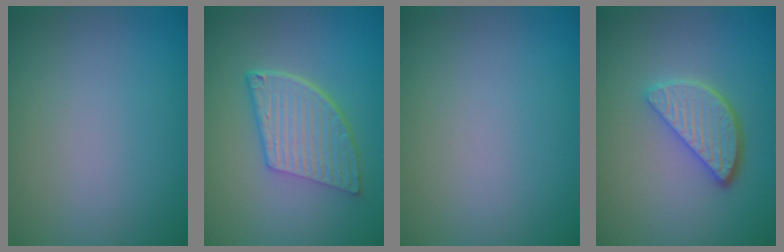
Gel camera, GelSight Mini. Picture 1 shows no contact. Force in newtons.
{"total": 5.8, "press": 4.3, "slide": 3.9}
{"total": 0.0}
{"total": 4.0, "press": 3.2, "slide": 2.4}